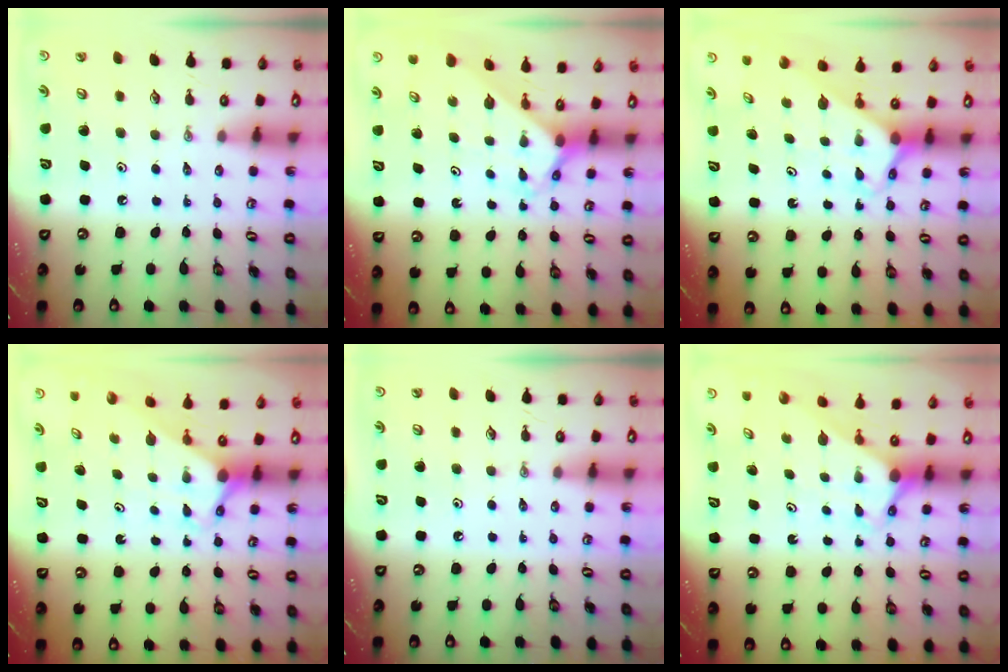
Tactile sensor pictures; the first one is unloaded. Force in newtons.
{"total": 2.7, "press": 2.7, "slide": 0.1}
{"total": 2.4, "press": 2.4, "slide": 0.1}
{"total": 2.7, "press": 2.7, "slide": 0.0}
{"total": 0.0}
{"total": 2.8, "press": 2.8, "slide": 0.1}